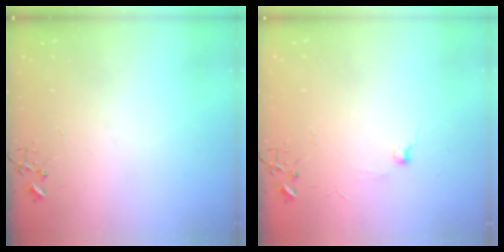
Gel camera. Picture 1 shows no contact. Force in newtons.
{"total": 5.6, "press": 5.6, "slide": 0.7}